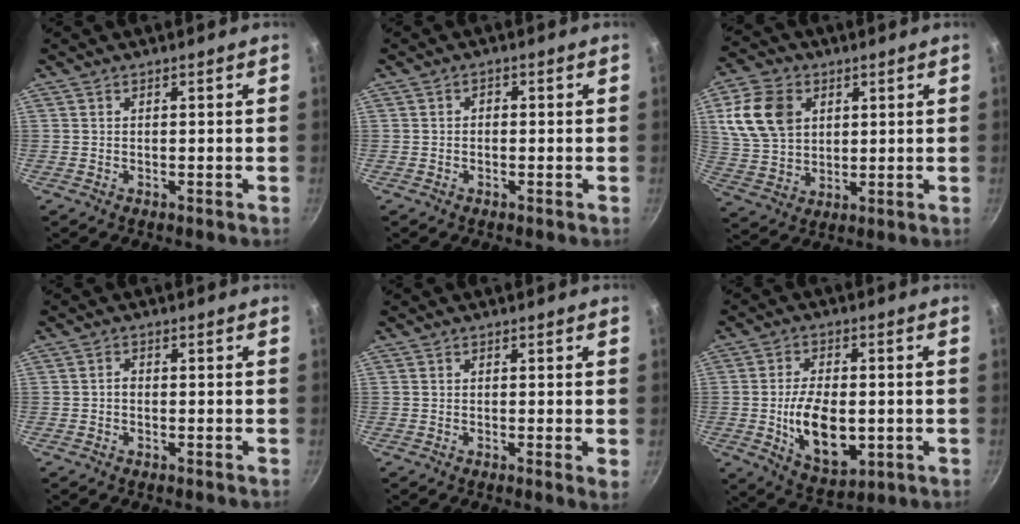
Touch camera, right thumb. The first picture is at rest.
{"total": 1.1, "force": [-0.4, 0.9, 0.6], "torque": [-0.010, 0.007, -0.007]}
{"total": 13.0, "force": [4.1, 9.7, 7.7], "torque": [-0.130, -0.006, 0.082]}
{"total": 1.2, "force": [-0.4, 0.9, 0.7], "torque": [-0.011, 0.008, -0.009]}
{"total": 1.4, "force": [0.2, 0.0, 1.4], "torque": [-0.020, -0.007, -0.002]}
{"total": 12.8, "force": [-1.6, 7.1, 10.5], "torque": [-0.166, -0.004, -0.017]}